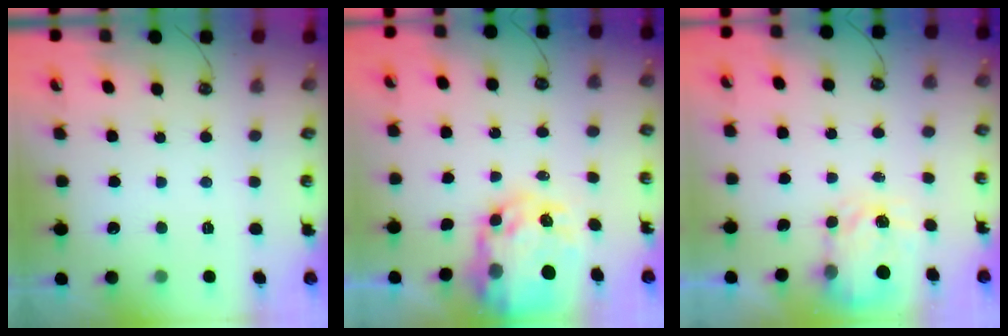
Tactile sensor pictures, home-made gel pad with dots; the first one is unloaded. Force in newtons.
{"total": 10.0, "press": 10.0, "slide": 0.7}
{"total": 3.6, "press": 3.5, "slide": 0.6}